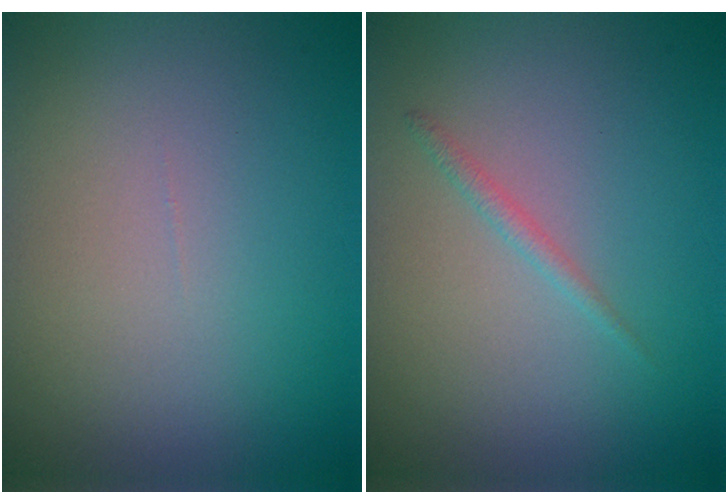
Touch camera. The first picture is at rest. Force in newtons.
{"total": 0.9, "press": 0.9, "slide": 0.1}